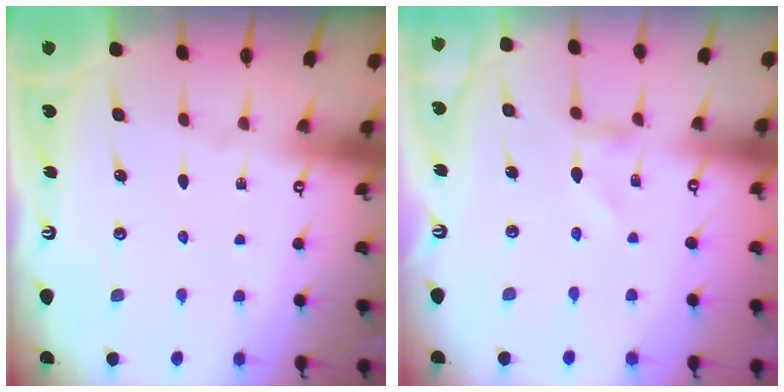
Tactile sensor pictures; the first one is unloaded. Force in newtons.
{"total": 0.7, "press": 0.7, "slide": 0.1}